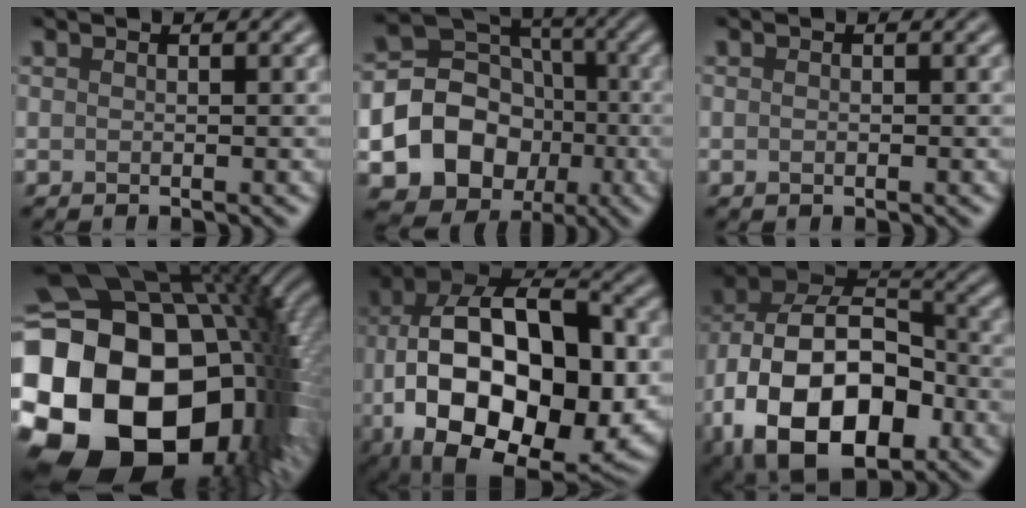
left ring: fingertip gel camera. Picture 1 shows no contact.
{"total": 13.4, "force": [-3.6, 11.8, 5.2], "torque": [-0.096, -0.023, -0.080]}
{"total": 0.5, "force": [-0.1, 0.4, 0.4], "torque": [-0.007, 0.000, -0.001]}
{"total": 24.7, "force": [-4.9, 18.6, 15.4], "torque": [-0.276, -0.030, -0.121]}
{"total": 19.1, "force": [-2.9, 11.0, 15.3], "torque": [-0.241, 0.004, -0.037]}
{"total": 17.0, "force": [-5.6, 10.7, 12.0], "torque": [-0.221, -0.017, -0.099]}